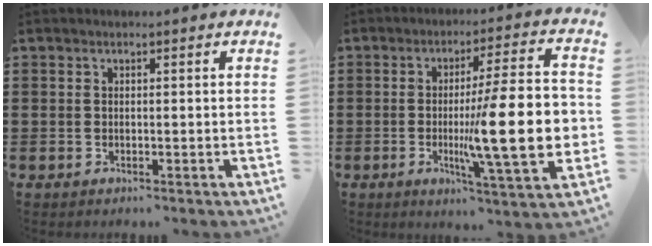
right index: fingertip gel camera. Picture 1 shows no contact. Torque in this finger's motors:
{"motor_torque": [2.14, 0.00, 1.05, 0.21]}